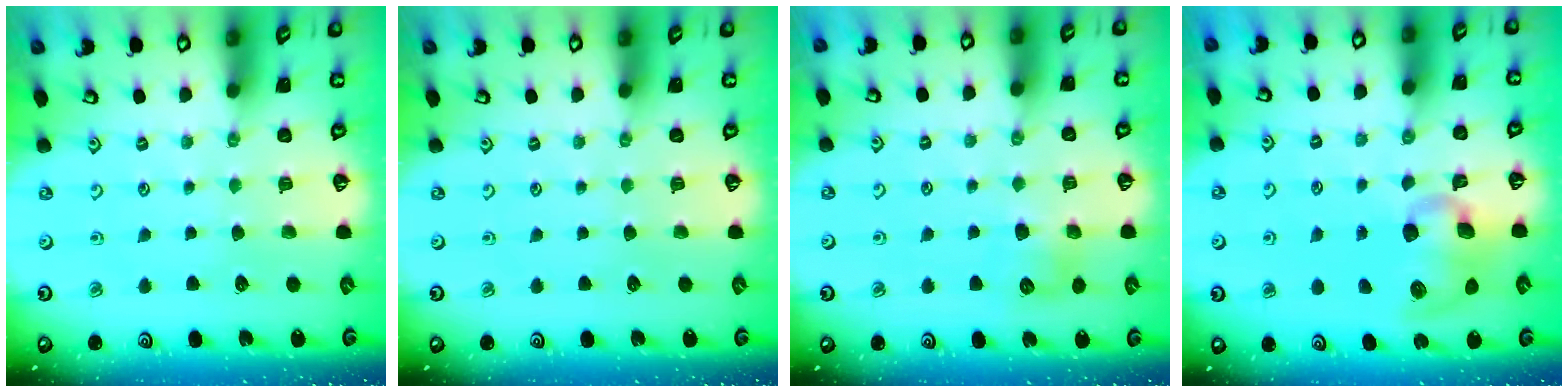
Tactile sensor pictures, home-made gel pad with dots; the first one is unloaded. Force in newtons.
{"total": 0.0}
{"total": 6.7, "press": 6.7, "slide": 0.4}
{"total": 11.3, "press": 11.1, "slide": 1.6}